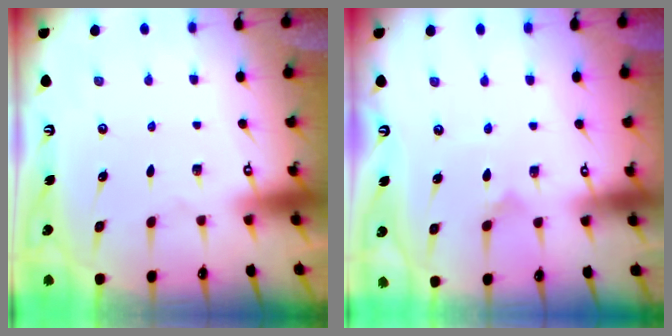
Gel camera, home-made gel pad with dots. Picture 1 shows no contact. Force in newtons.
{"total": 5.6, "press": 5.6, "slide": 0.3}